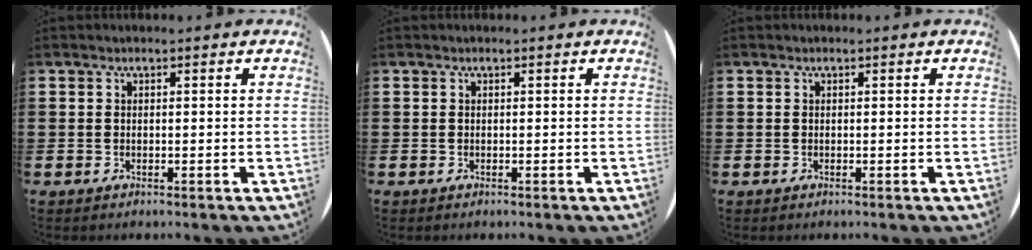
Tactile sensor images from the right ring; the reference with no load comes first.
{"total": 0.0}
{"total": 0.0}